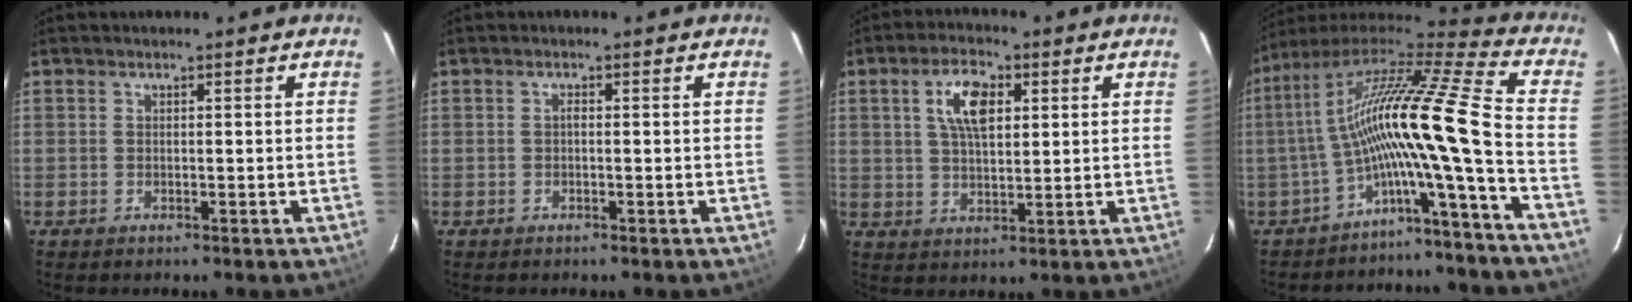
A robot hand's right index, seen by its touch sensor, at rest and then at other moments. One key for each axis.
{"total": 0.5, "fx": -0.2, "fy": 0.3, "fz": 0.4, "tx": -0.006, "ty": 0.004, "tz": -0.005}
{"total": 7.7, "fx": 2.6, "fy": 3.6, "fz": 6.3, "tx": -0.116, "ty": 0.015, "tz": 0.049}
{"total": 16.0, "fx": -4.9, "fy": -1.5, "fz": 15.1, "tx": -0.239, "ty": -0.011, "tz": -0.095}